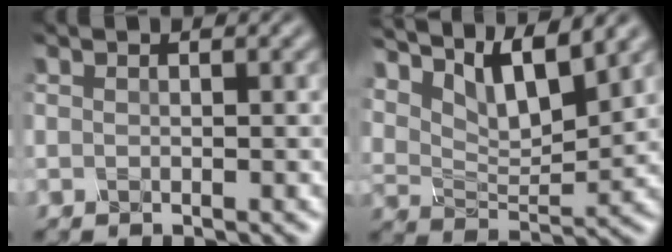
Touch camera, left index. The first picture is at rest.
{"total": 8.8, "force": [5.7, 3.2, 5.9], "torque": [-0.113, 0.002, 0.096]}